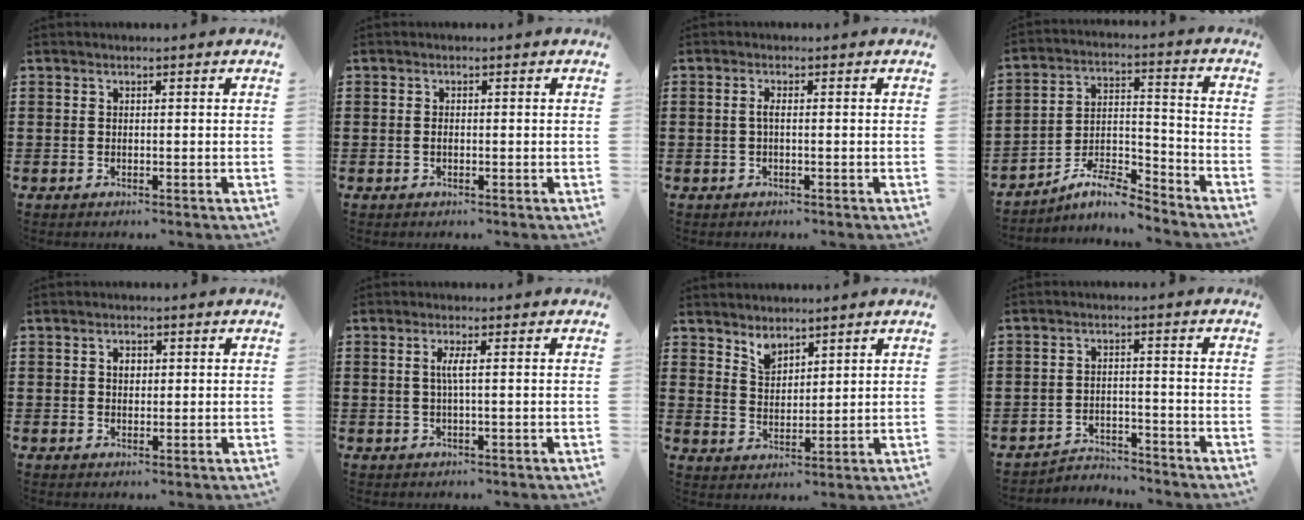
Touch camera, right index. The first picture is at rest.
{"total": 0.6, "force": [-0.1, 0.3, 0.5], "torque": [-0.013, -0.001, -0.002]}
{"total": 1.3, "force": [-0.3, 0.2, 1.2], "torque": [-0.031, -0.003, -0.008]}
{"total": 7.6, "force": [-6.8, 1.5, 3.1], "torque": [-0.057, 0.008, -0.130]}
{"total": 1.7, "force": [0.5, 1.3, 1.1], "torque": [-0.024, 0.010, 0.007]}
{"total": 2.3, "force": [0.2, 0.0, 2.3], "torque": [-0.044, -0.002, 0.000]}
{"total": 3.3, "force": [3.0, 1.3, 0.4], "torque": [-0.017, -0.001, 0.056]}
{"total": 3.4, "force": [-3.4, 0.7, 0.2], "torque": [-0.010, 0.004, -0.072]}